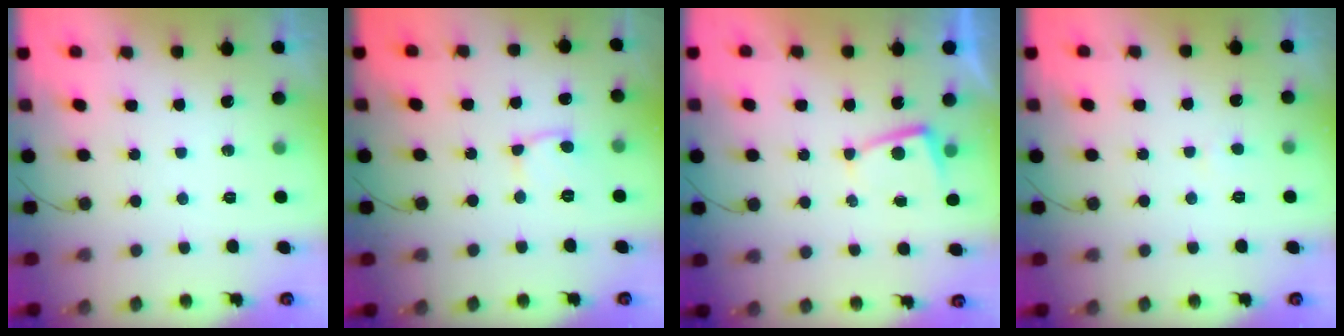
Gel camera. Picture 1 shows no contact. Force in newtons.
{"total": 6.0, "press": 5.9, "slide": 0.8}
{"total": 2.8, "press": 2.8, "slide": 0.5}
{"total": 1.6, "press": 1.5, "slide": 0.2}